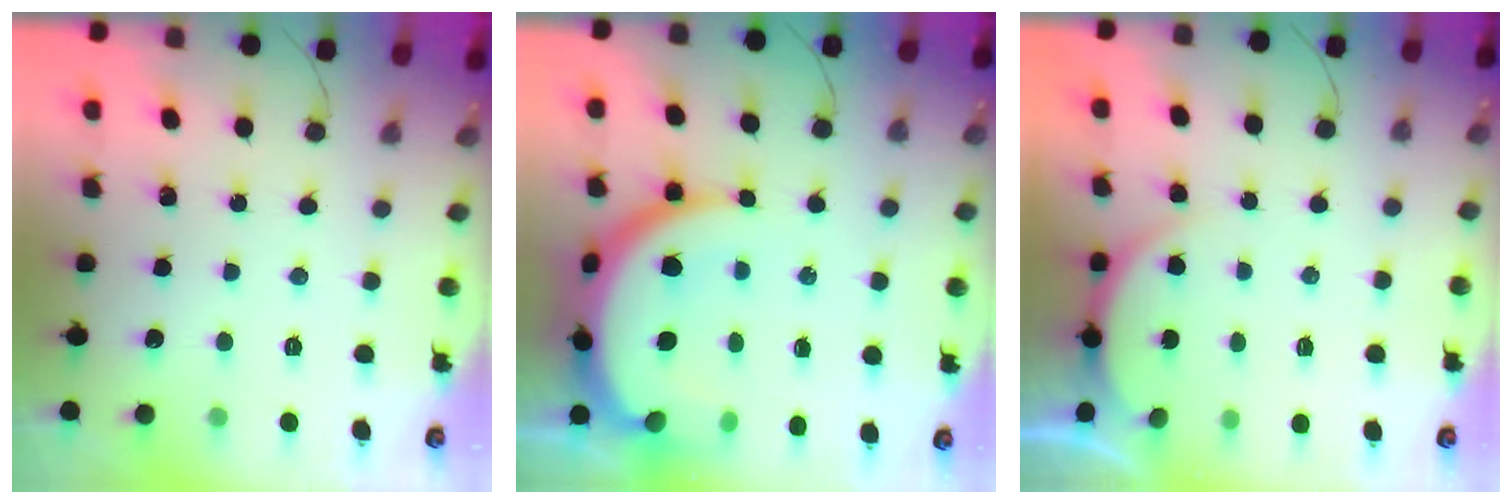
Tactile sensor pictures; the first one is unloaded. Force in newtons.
{"total": 14.9, "press": 14.8, "slide": 1.8}
{"total": 4.2, "press": 4.2, "slide": 0.6}